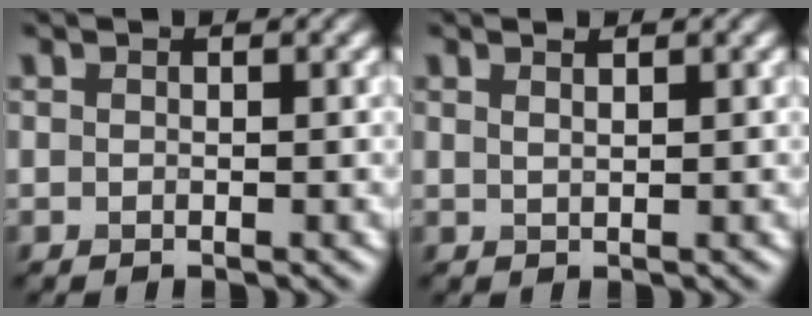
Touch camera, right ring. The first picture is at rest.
{"total": 1.3, "force": [0.9, 0.4, 0.8], "torque": [-0.005, 0.001, 0.009]}